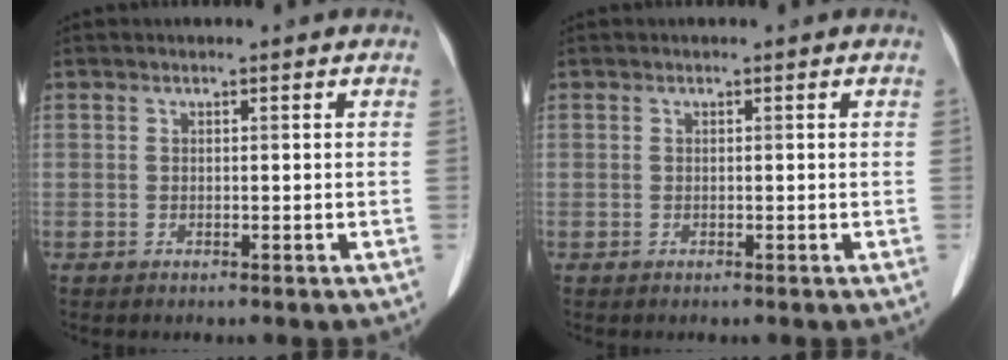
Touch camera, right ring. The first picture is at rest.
{"total": 0.0}